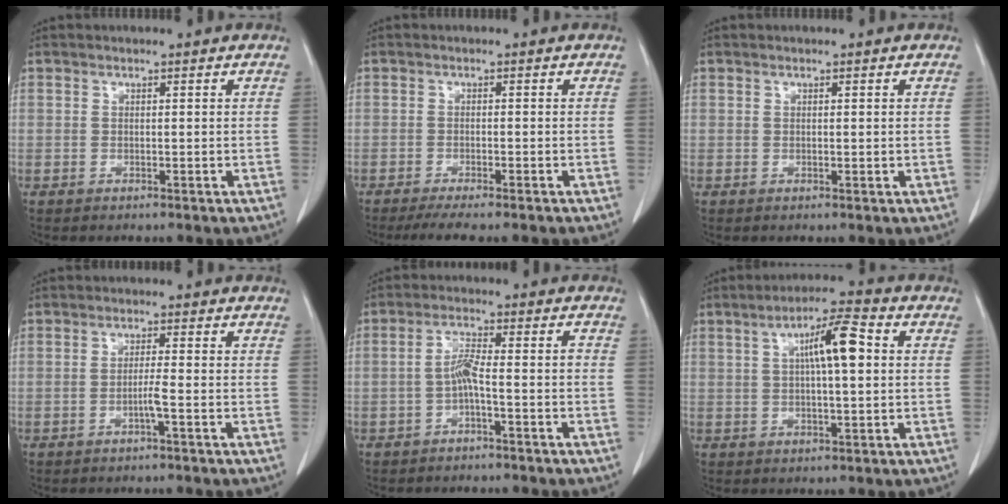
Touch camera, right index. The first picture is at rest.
{"total": 6.3, "force": [-5.2, 0.5, 3.5], "torque": [-0.042, -0.009, -0.076]}
{"total": 0.6, "force": [-0.1, 0.2, 0.6], "torque": [-0.009, -0.001, 0.000]}
{"total": 2.1, "force": [-1.0, -0.4, 1.9], "torque": [-0.036, -0.001, -0.021]}
{"total": 3.7, "force": [-1.6, 0.3, 3.4], "torque": [-0.067, 0.011, -0.030]}
{"total": 8.3, "force": [1.7, 1.2, 8.1], "torque": [-0.136, 0.019, 0.025]}